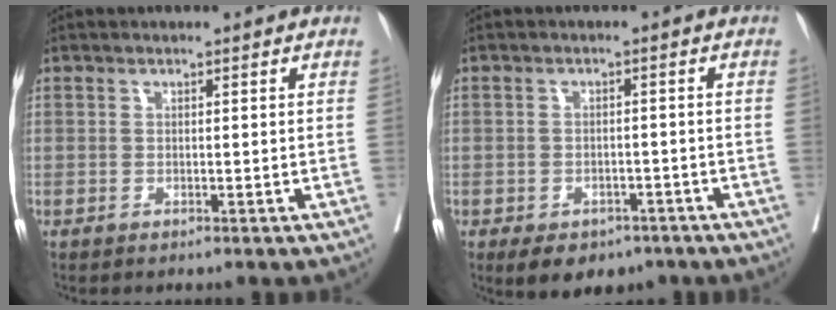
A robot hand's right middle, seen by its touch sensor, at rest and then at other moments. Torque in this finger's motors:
{"motor_torque": [0.82, -0.72, 0.07, 0.06]}